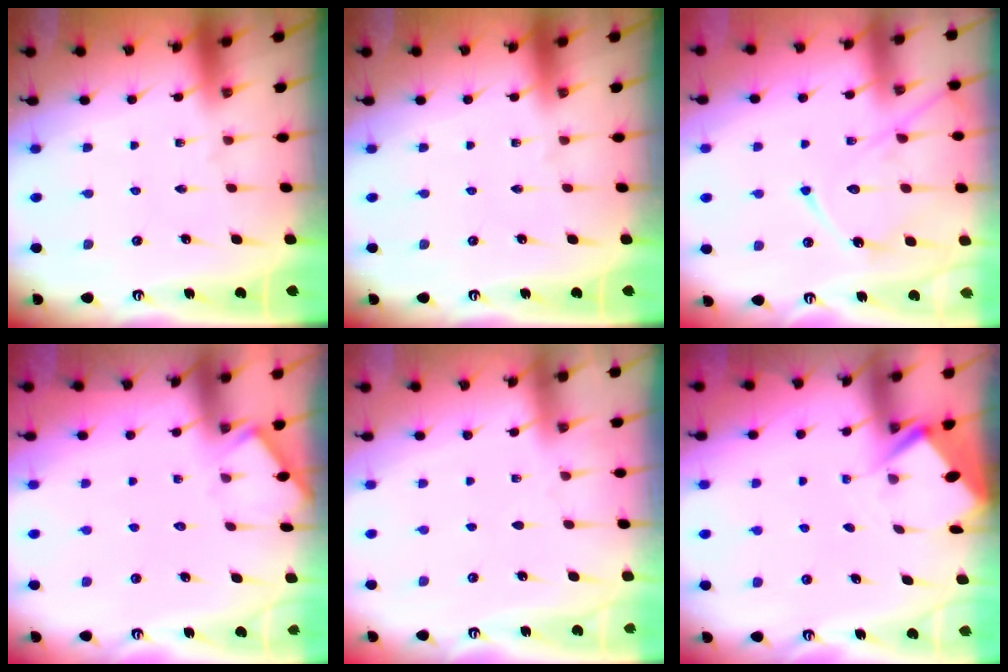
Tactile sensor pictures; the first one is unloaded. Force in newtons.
{"total": 0.0}
{"total": 13.5, "press": 13.4, "slide": 1.3}
{"total": 3.2, "press": 3.2, "slide": 0.4}
{"total": 3.0, "press": 3.0, "slide": 0.4}
{"total": 2.7, "press": 2.7, "slide": 0.3}